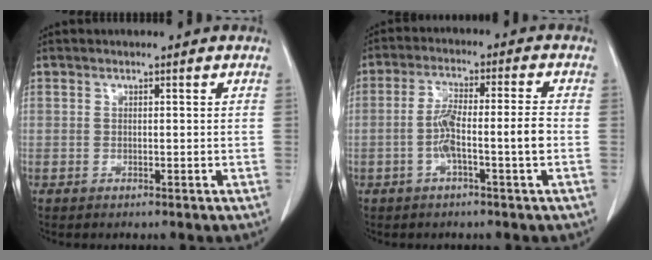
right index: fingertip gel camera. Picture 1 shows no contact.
{"total": 6.9, "force": [-1.8, 0.2, 6.6], "torque": [-0.128, 0.017, -0.032]}